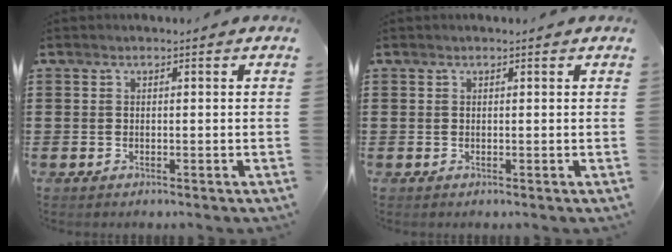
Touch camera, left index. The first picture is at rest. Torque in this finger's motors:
{"motor_torque": [0.42, 0.54, 0.05, -0.02]}